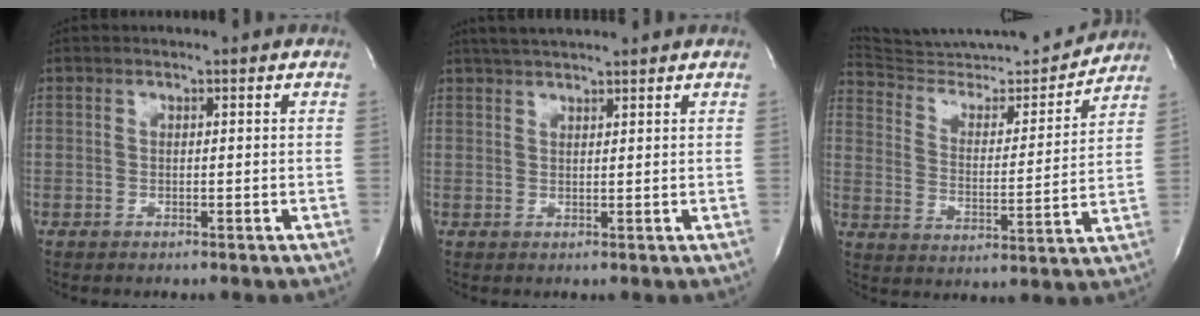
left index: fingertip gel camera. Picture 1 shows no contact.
{"total": 4.3, "force": [3.9, 0.0, 1.9], "torque": [-0.034, 0.024, 0.067]}
{"total": 18.0, "force": [17.6, 1.2, 3.7], "torque": [-0.068, -0.027, 0.272]}